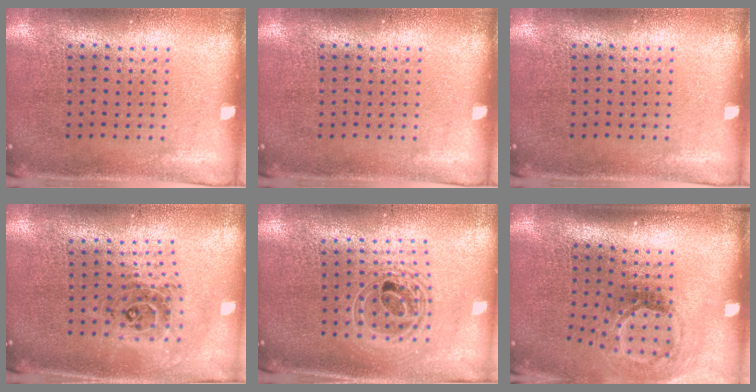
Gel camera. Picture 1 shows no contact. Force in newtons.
{"total": 0.0}
{"total": 0.0}
{"total": 0.9, "press": 0.9, "slide": 0.2}
{"total": 2.0, "press": 1.5, "slide": 1.3}
{"total": 1.8, "press": 1.2, "slide": 1.4}